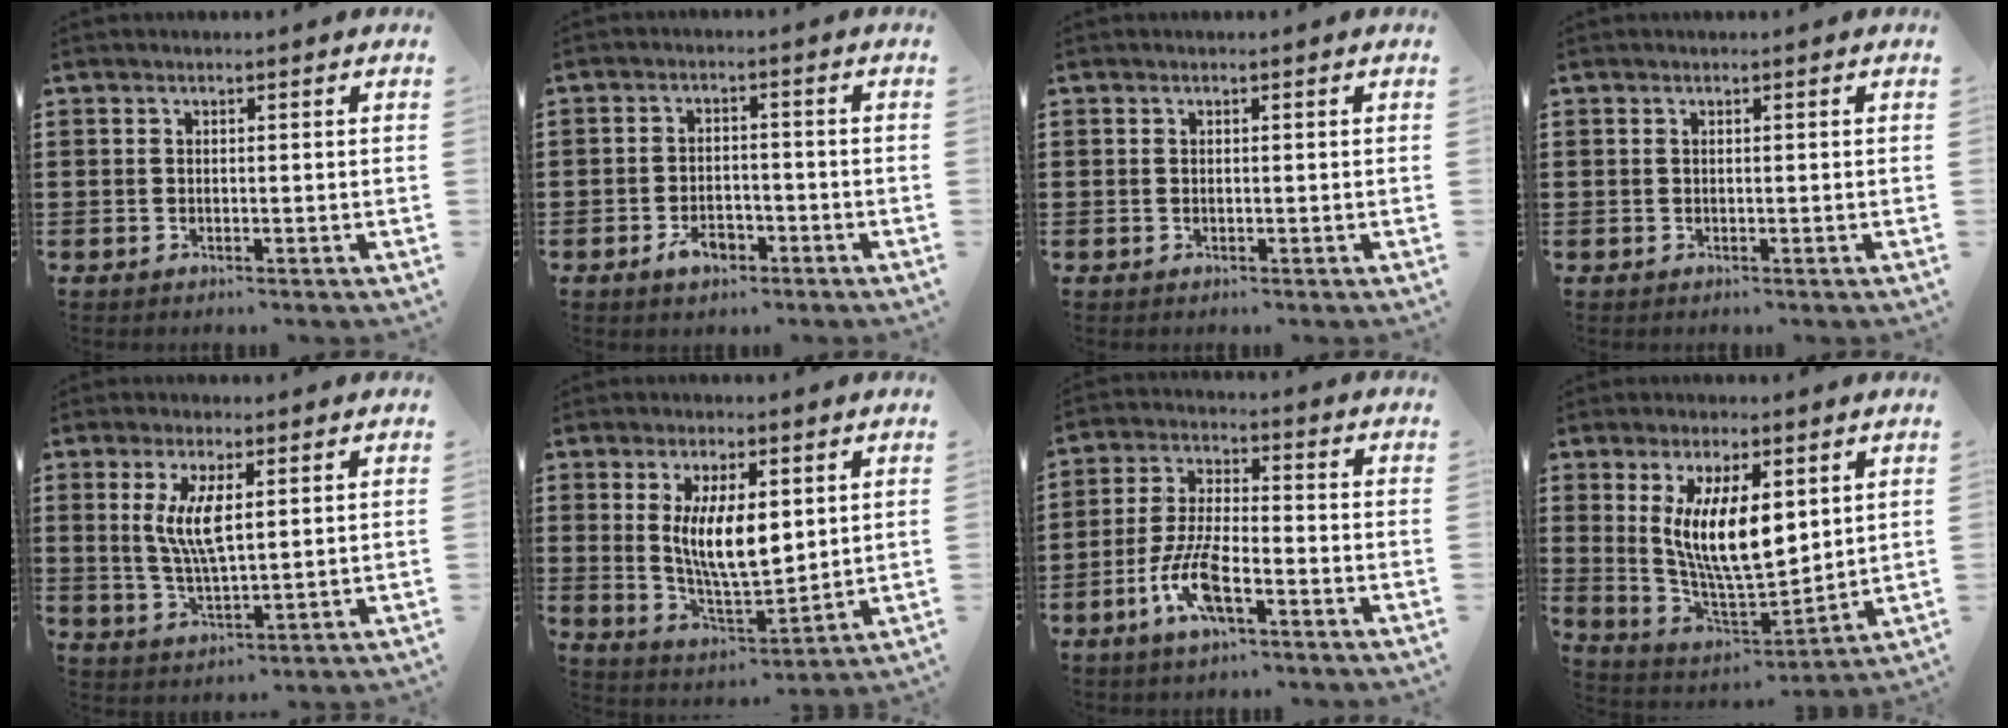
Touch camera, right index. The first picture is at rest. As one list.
[{"total": 3.6, "force": [-2.0, 2.1, 2.0], "torque": [-0.041, 0.003, -0.039]}, {"total": 0.0}, {"total": 0.0}, {"total": 6.6, "force": [1.7, 1.9, 6.0], "torque": [-0.129, 0.000, 0.027]}, {"total": 8.9, "force": [1.9, 3.4, 7.9], "torque": [-0.154, 0.001, 0.031]}, {"total": 8.5, "force": [-3.9, 2.8, 7.1], "torque": [-0.160, -0.008, -0.073]}, {"total": 10.3, "force": [3.0, 3.9, 9.0], "torque": [-0.198, -0.010, 0.049]}]